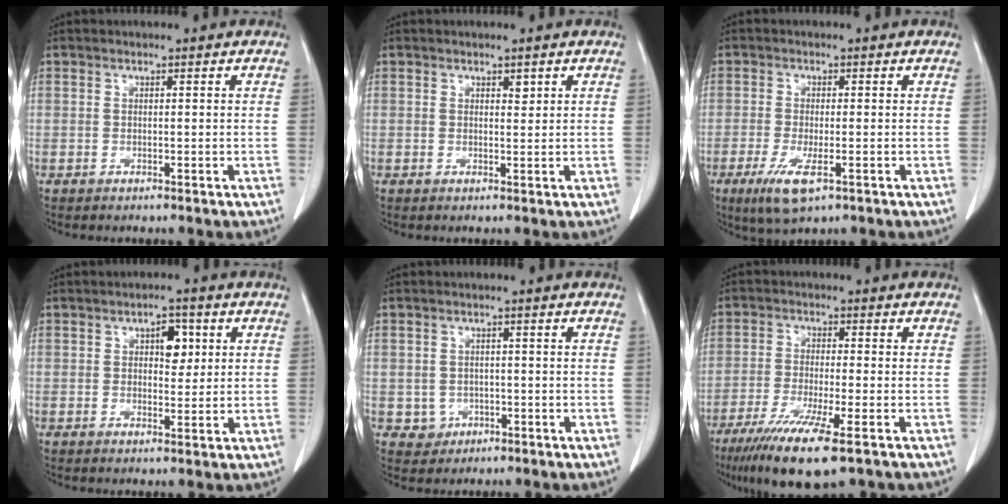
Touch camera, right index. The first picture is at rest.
{"total": 0.9, "force": [0.6, 0.4, 0.5], "torque": [-0.006, -0.005, 0.007]}
{"total": 6.0, "force": [-2.9, 1.4, 5.0], "torque": [-0.101, -0.017, -0.048]}
{"total": 4.0, "force": [1.3, 2.2, 3.1], "torque": [-0.044, 0.008, 0.019]}
{"total": 3.0, "force": [-0.8, 2.9, 0.3], "torque": [0.005, 0.009, -0.005]}
{"total": 10.8, "force": [-6.5, 0.8, 8.6], "torque": [-0.153, -0.030, -0.107]}